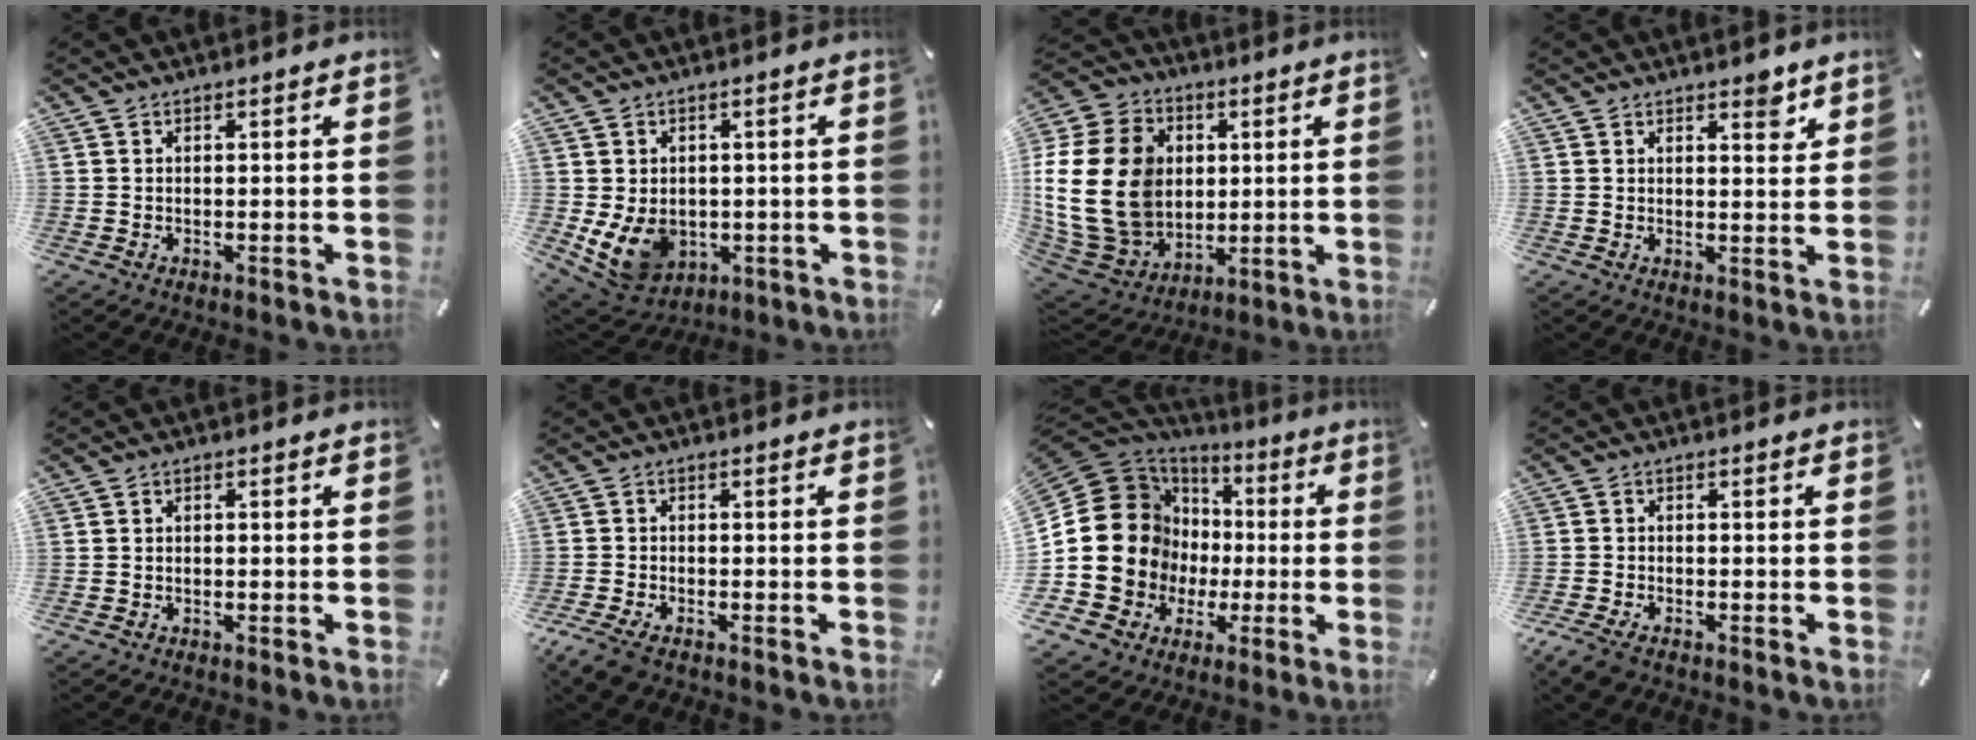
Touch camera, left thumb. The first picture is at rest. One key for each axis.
{"total": 9.5, "fx": -1.4, "fy": 7.8, "fz": 5.2, "tx": -0.106, "ty": -0.003, "tz": -0.021}
{"total": 25.2, "fx": 1.1, "fy": 19.8, "fz": 15.6, "tx": -0.322, "ty": 0.001, "tz": 0.029}
{"total": 3.8, "fx": 2.8, "fy": 1.8, "fz": 1.8, "tx": 0.000, "ty": -0.021, "tz": 0.040}
{"total": 1.0, "fx": -0.7, "fy": 0.6, "fz": 0.3, "tx": -0.006, "ty": 0.003, "tz": -0.017}
{"total": 4.0, "fx": -3.0, "fy": 1.3, "fz": 2.1, "tx": -0.059, "ty": 0.003, "tz": -0.062}
{"total": 19.5, "fx": 0.4, "fy": 17.5, "fz": 8.5, "tx": -0.182, "ty": -0.022, "tz": 0.029}
{"total": 3.5, "fx": -2.6, "fy": 1.3, "fz": 1.8, "tx": -0.056, "ty": 0.003, "tz": -0.057}